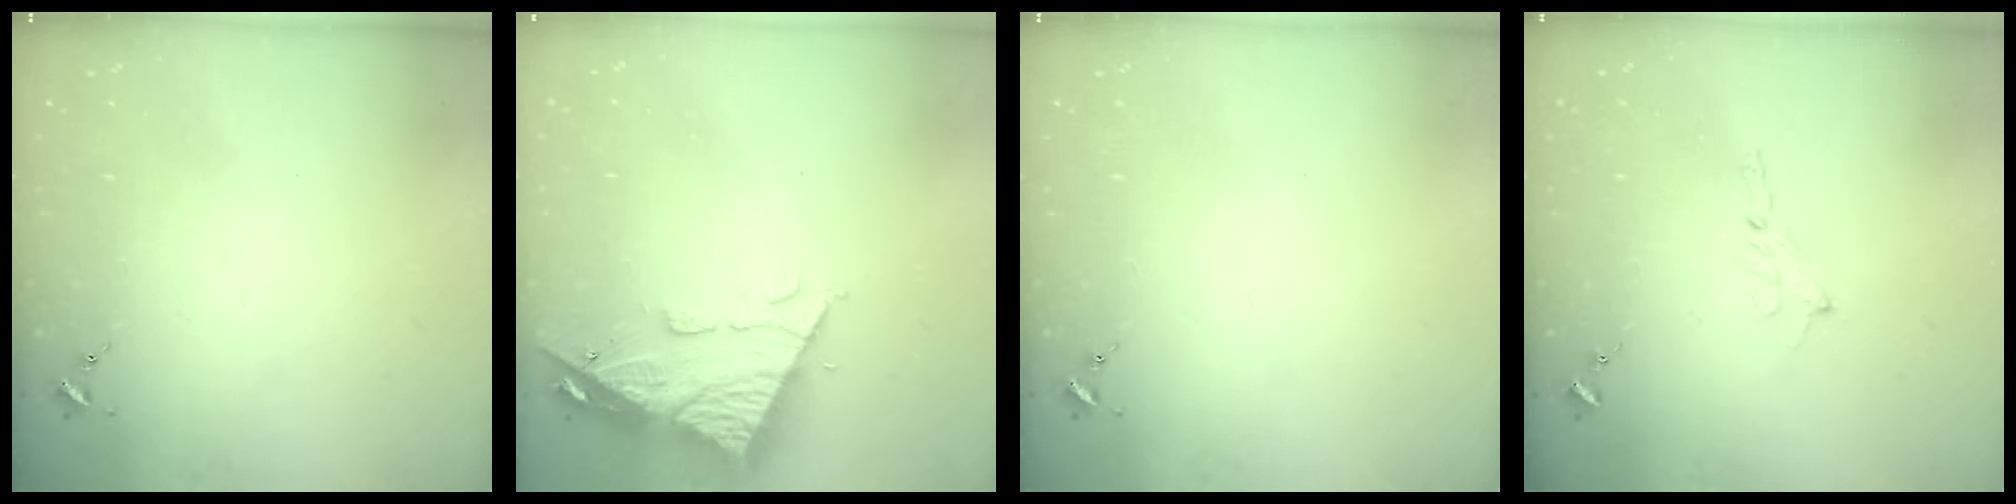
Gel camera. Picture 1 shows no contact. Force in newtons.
{"total": 13.0, "press": 12.9, "slide": 1.4}
{"total": 0.0}
{"total": 2.3, "press": 2.3, "slide": 0.2}